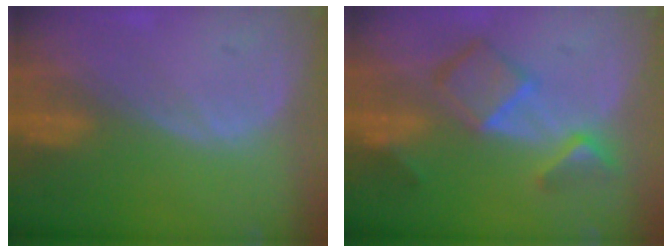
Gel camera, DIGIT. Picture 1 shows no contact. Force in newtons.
{"total": 7.5, "press": 6.5, "slide": 3.7}